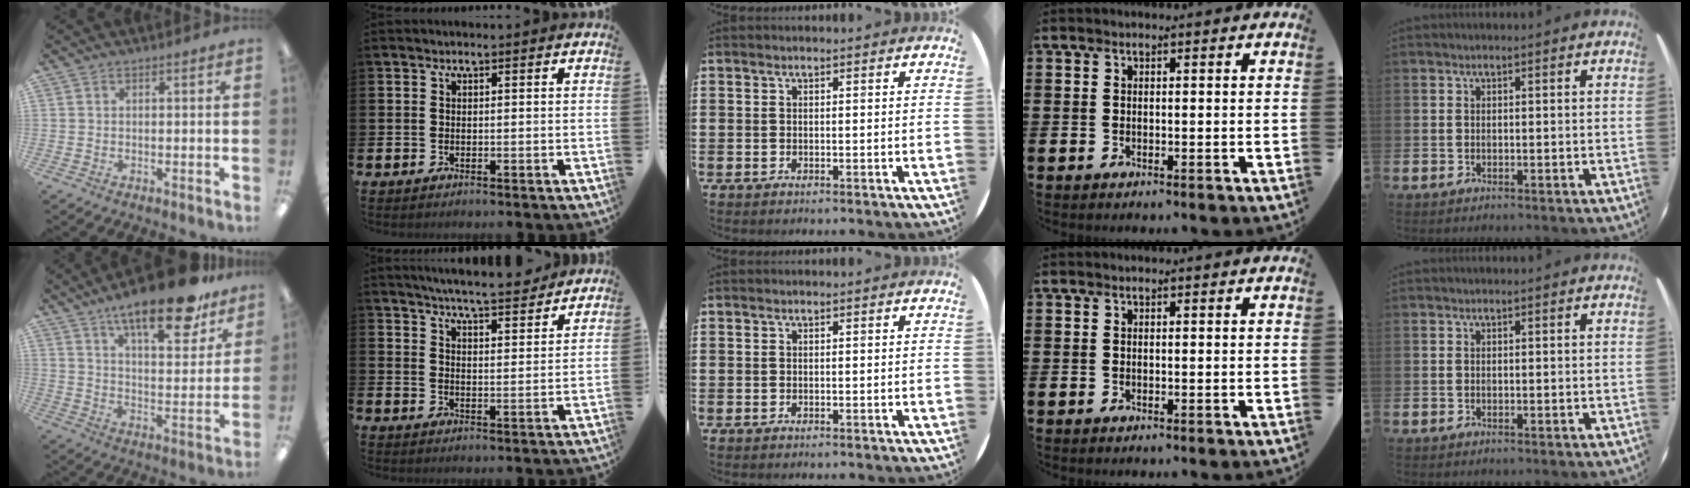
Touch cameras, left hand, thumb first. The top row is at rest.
{"thumb": {"total": 18.2, "force": [13.3, 5.6, 11.1], "torque": [-0.167, -0.080, 0.217]}, "index": {"total": 6.3, "force": [6.2, 0.1, 1.4], "torque": [-0.036, -0.041, 0.106]}}